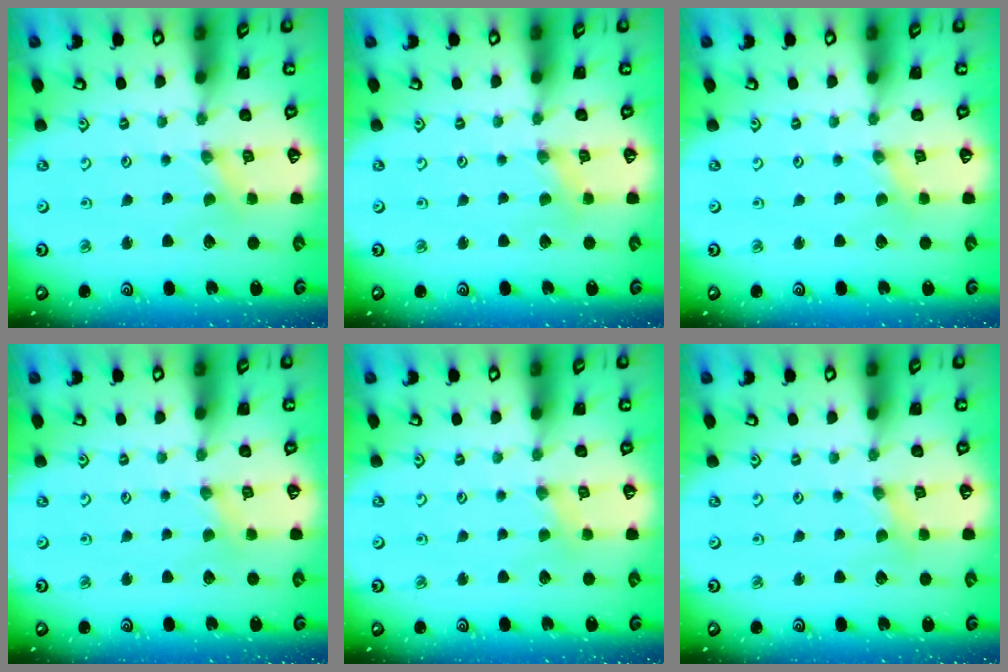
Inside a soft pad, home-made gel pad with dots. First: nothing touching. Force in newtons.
{"total": 0.6, "press": 0.6, "slide": 0.1}
{"total": 0.0}
{"total": 1.5, "press": 1.4, "slide": 0.2}
{"total": 2.3, "press": 2.3, "slide": 0.4}
{"total": 1.2, "press": 1.1, "slide": 0.2}